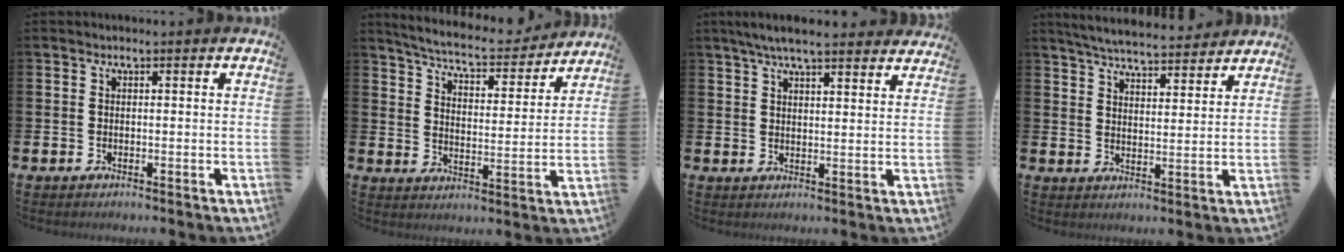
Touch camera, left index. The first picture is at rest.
{"total": 6.5, "force": [6.2, 0.8, 1.7], "torque": [-0.055, -0.048, 0.103]}
{"total": 5.8, "force": [5.3, 0.8, 2.2], "torque": [-0.051, -0.015, 0.096]}
{"total": 5.7, "force": [5.6, 0.5, 1.1], "torque": [-0.034, -0.036, 0.097]}